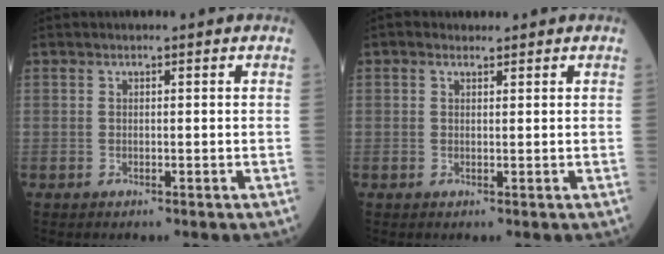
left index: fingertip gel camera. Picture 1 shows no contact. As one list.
[{"total": 0.8, "force": [0.5, 0.5, 0.2], "torque": [-0.010, 0.003, 0.007]}]